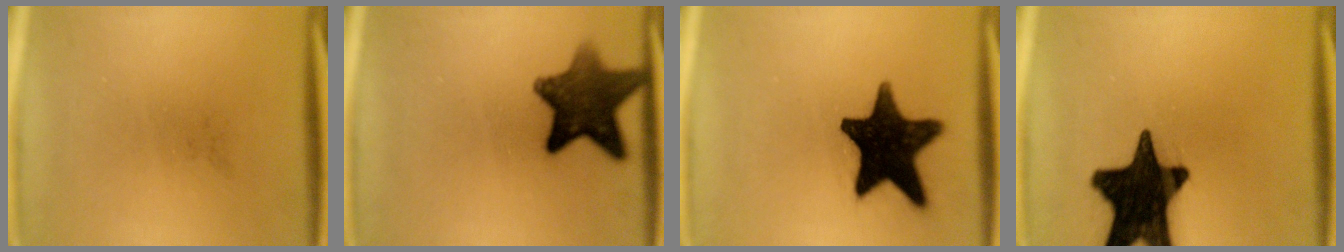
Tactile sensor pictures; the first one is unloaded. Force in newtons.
{"total": 11.0}
{"total": 17.9}
{"total": 19.9}